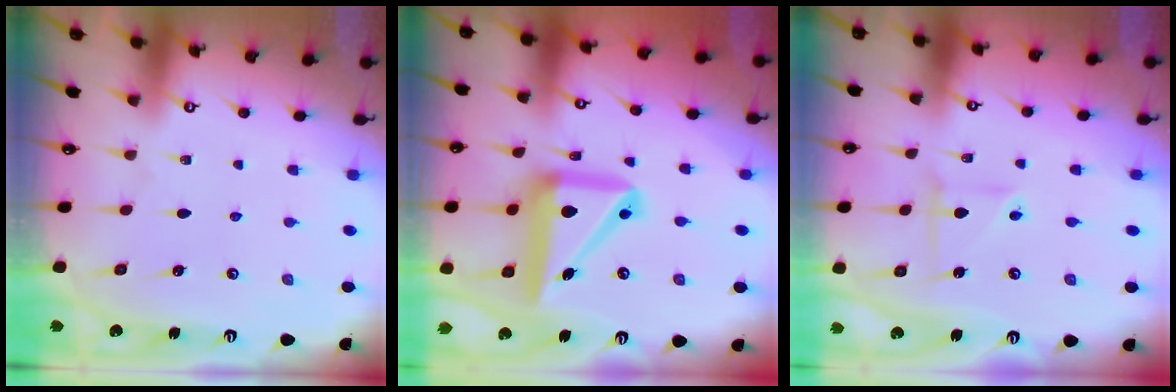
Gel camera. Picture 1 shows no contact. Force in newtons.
{"total": 16.8, "press": 16.7, "slide": 2.3}
{"total": 3.7, "press": 3.7, "slide": 0.5}